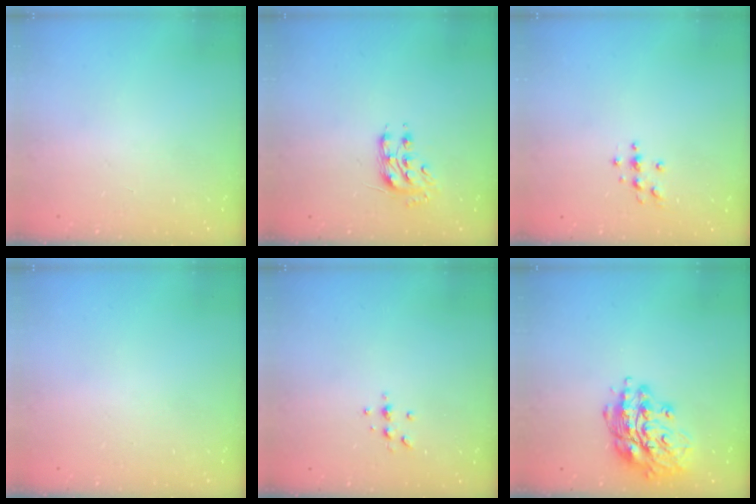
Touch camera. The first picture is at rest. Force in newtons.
{"total": 8.1, "press": 8.0, "slide": 1.0}
{"total": 3.5, "press": 3.4, "slide": 0.5}
{"total": 0.0}
{"total": 4.3, "press": 4.3, "slide": 0.6}
{"total": 16.0, "press": 15.9, "slide": 1.6}